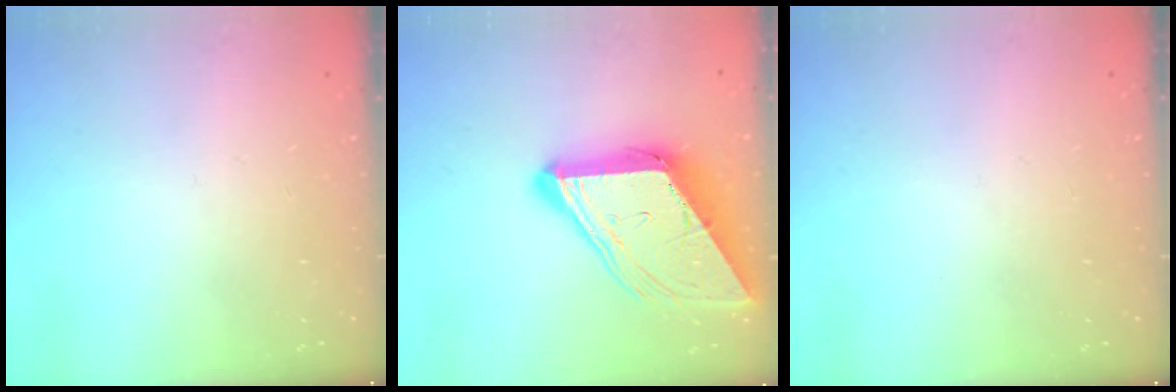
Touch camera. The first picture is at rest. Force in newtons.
{"total": 18.6, "press": 18.5, "slide": 2.0}
{"total": 0.0}